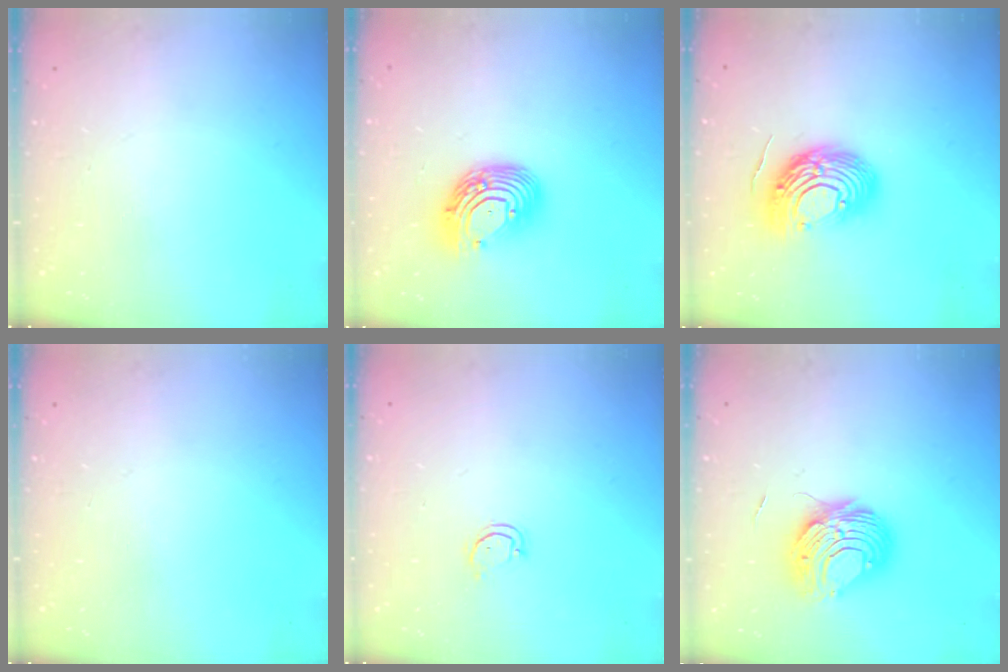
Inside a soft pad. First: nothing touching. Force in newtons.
{"total": 12.8, "press": 12.8, "slide": 1.2}
{"total": 15.9, "press": 15.9, "slide": 1.3}
{"total": 0.0}
{"total": 2.7, "press": 2.6, "slide": 0.3}
{"total": 8.7, "press": 8.7, "slide": 0.8}